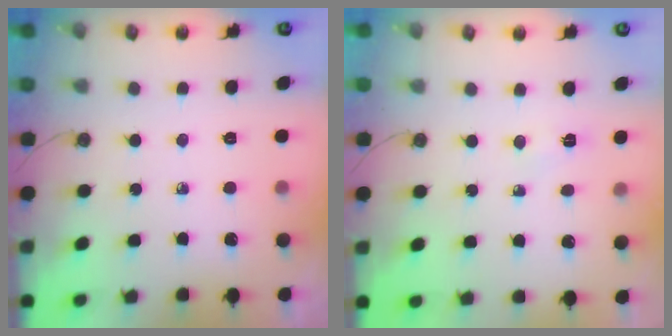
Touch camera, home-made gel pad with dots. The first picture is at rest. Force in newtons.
{"total": 2.6, "press": 2.1, "slide": 1.4}